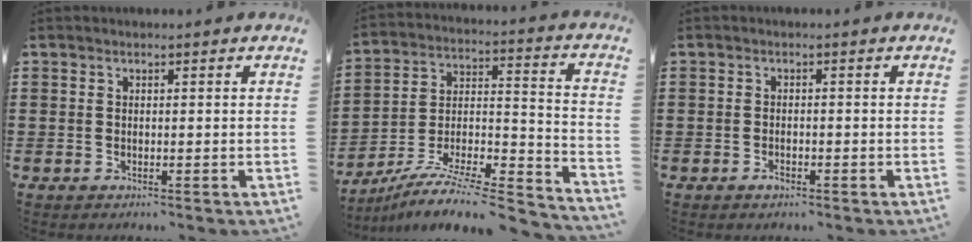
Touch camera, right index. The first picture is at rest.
{"total": 8.3, "force": [-7.2, 1.1, 4.0], "torque": [-0.065, 0.000, -0.144]}
{"total": 1.3, "force": [-0.9, 0.4, 0.8], "torque": [-0.019, -0.007, -0.014]}